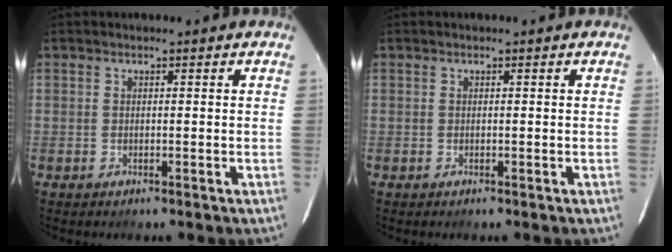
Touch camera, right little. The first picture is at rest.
{"total": 0.0}